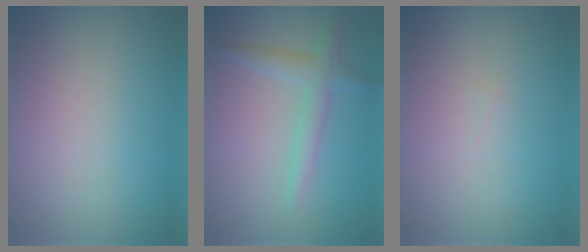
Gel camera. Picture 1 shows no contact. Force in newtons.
{"total": 2.3, "press": 2.3, "slide": 0.1}
{"total": 0.0}